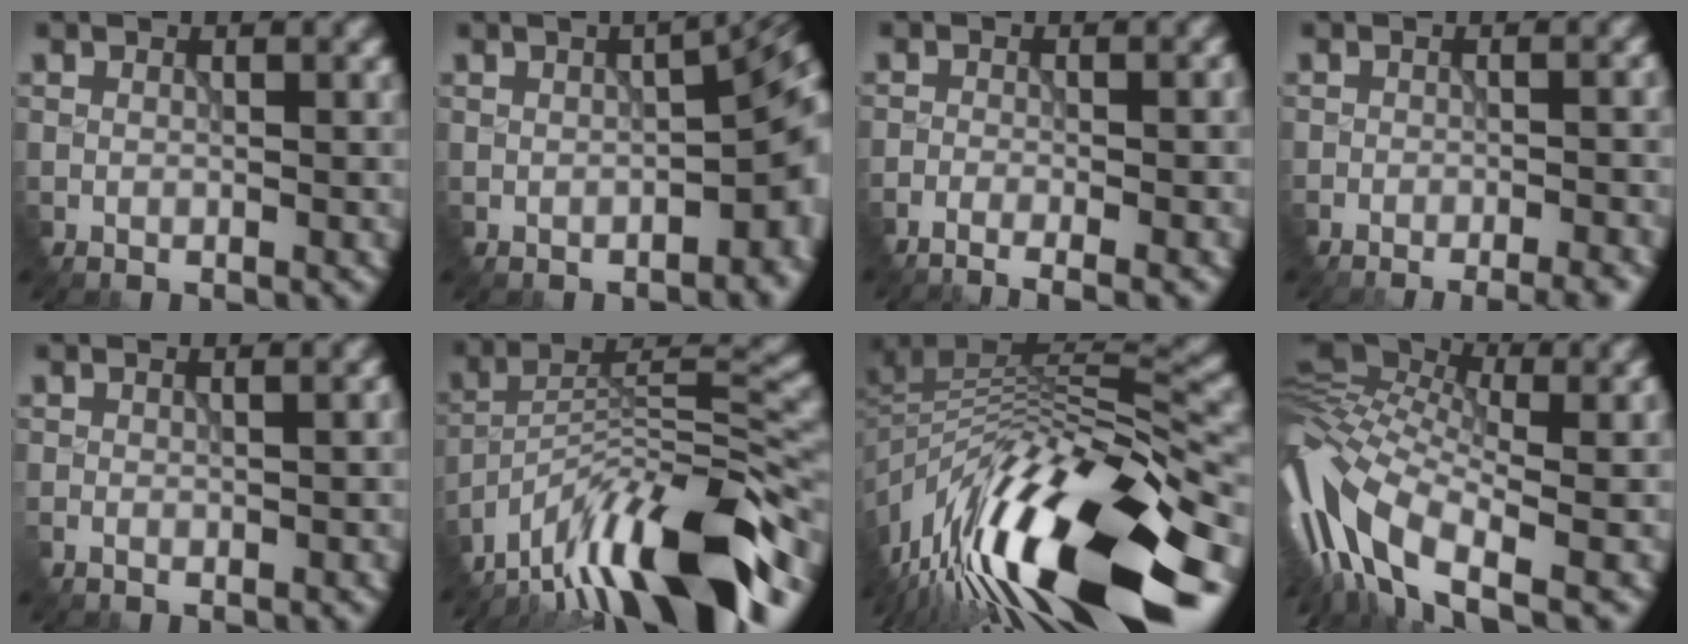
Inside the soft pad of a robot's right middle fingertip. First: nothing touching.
{"total": 8.8, "force": [-1.3, 3.9, 7.8], "torque": [-0.064, -0.007, -0.009]}
{"total": 4.0, "force": [-2.4, 1.1, 2.9], "torque": [-0.009, 0.007, -0.038]}
{"total": 4.7, "force": [-3.1, 1.3, 3.4], "torque": [-0.020, 0.007, -0.025]}
{"total": 1.5, "force": [-0.1, 0.6, 1.4], "torque": [-0.005, 0.005, -0.004]}
{"total": 14.9, "force": [-11.2, 3.1, 9.2], "torque": [-0.150, 0.024, -0.193]}
{"total": 15.0, "force": [-8.2, 5.2, 11.5], "torque": [-0.204, 0.016, -0.140]}
{"total": 12.8, "force": [-4.0, 5.0, 11.1], "torque": [-0.258, 0.010, -0.068]}